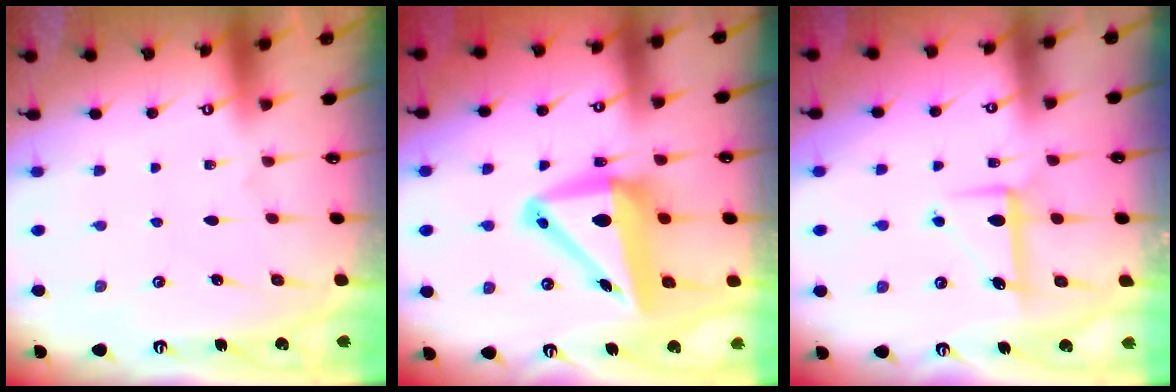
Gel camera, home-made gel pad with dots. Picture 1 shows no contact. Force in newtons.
{"total": 12.5, "press": 12.3, "slide": 2.5}
{"total": 6.8, "press": 6.8, "slide": 0.2}